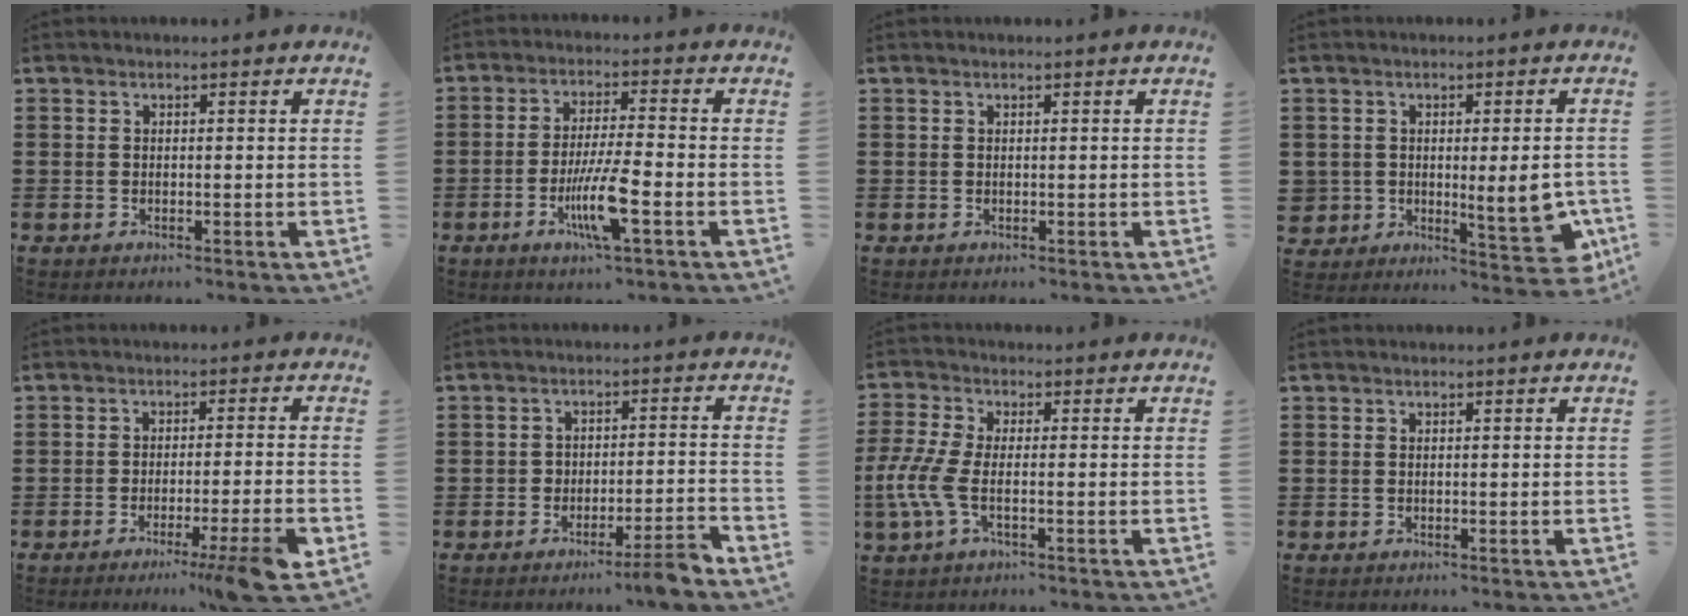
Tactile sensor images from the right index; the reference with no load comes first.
{"total": 8.2, "force": [-3.2, 0.9, 7.4], "torque": [-0.146, -0.014, -0.059]}
{"total": 0.0}
{"total": 6.3, "force": [-0.9, 3.9, 4.9], "torque": [-0.075, 0.006, -0.012]}
{"total": 6.8, "force": [-3.9, -0.5, 5.6], "torque": [-0.084, -0.015, -0.065]}
{"total": 3.9, "force": [-3.5, -0.1, 1.8], "torque": [-0.028, -0.003, -0.067]}
{"total": 5.8, "force": [-1.6, 2.4, 5.1], "torque": [-0.137, -0.014, -0.040]}
{"total": 0.0}